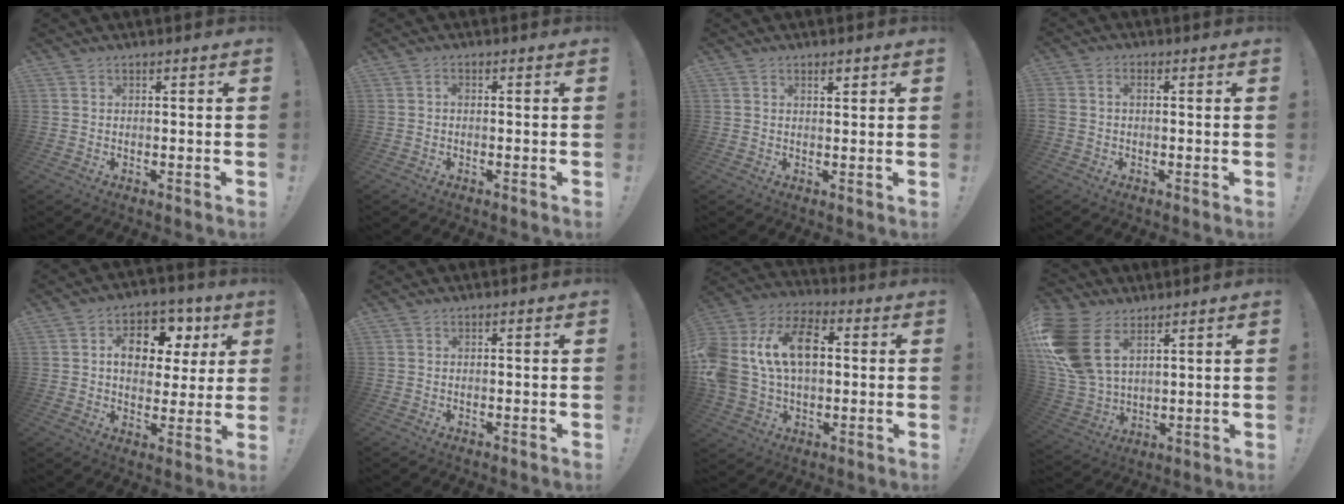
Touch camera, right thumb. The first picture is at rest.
{"total": 0.9, "force": [-0.3, 0.6, 0.6], "torque": [-0.014, 0.003, -0.006]}
{"total": 1.8, "force": [1.3, 0.6, 1.1], "torque": [-0.012, -0.003, 0.020]}
{"total": 2.3, "force": [-0.3, 1.6, 1.7], "torque": [-0.031, 0.007, -0.006]}
{"total": 12.4, "force": [4.2, 8.7, 7.8], "torque": [-0.102, -0.016, 0.077]}
{"total": 0.0}
{"total": 19.6, "force": [3.9, 13.8, 13.4], "torque": [-0.246, 0.004, 0.072]}
{"total": 18.4, "force": [7.5, 12.1, 11.6], "torque": [-0.238, -0.035, 0.141]}